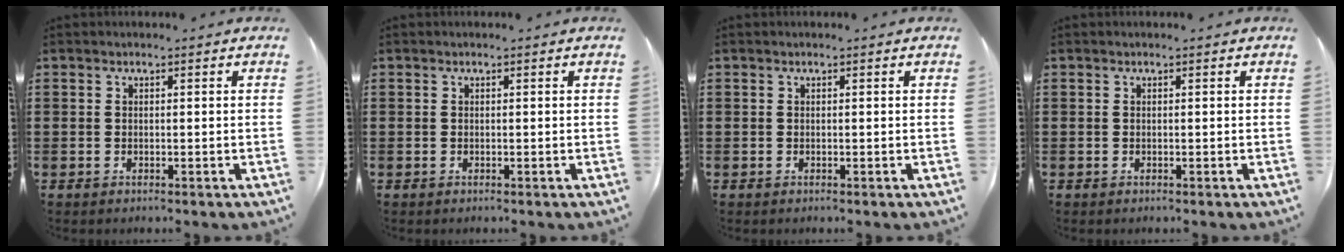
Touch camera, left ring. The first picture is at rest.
{"total": 0.0}
{"total": 0.0}
{"total": 0.0}